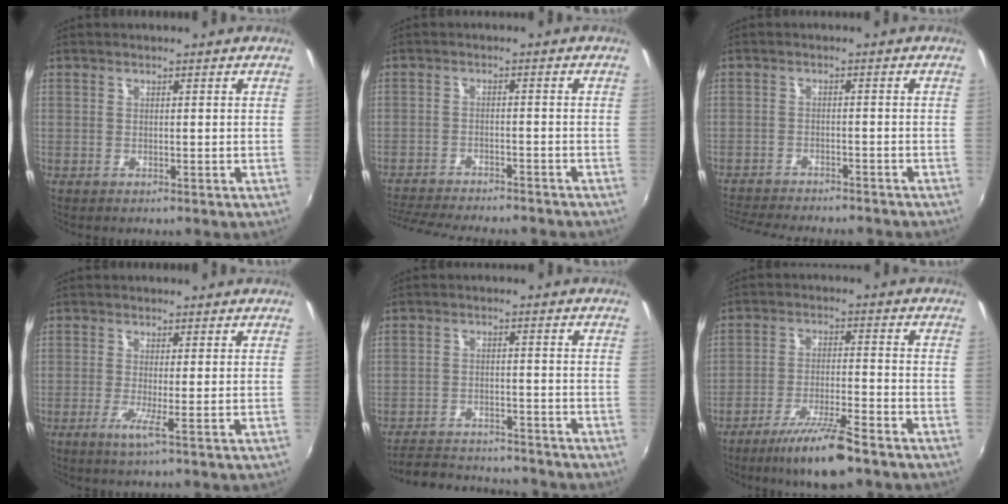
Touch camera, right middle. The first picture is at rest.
{"total": 15.0, "force": [-13.3, 2.7, 6.2], "torque": [-0.135, -0.026, -0.198]}
{"total": 12.8, "force": [-11.5, 2.4, 5.1], "torque": [-0.117, -0.022, -0.172]}
{"total": 2.5, "force": [-0.7, -0.8, 2.3], "torque": [-0.054, -0.009, -0.022]}
{"total": 12.4, "force": [-11.4, 2.8, 3.7], "torque": [-0.098, 0.000, -0.171]}
{"total": 10.5, "force": [-7.7, 1.3, 7.0], "torque": [-0.145, -0.016, -0.133]}